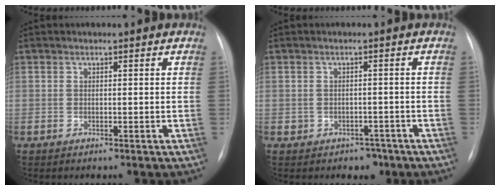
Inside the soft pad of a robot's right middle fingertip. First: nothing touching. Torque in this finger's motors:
{"motor_torque": [0.13, -0.12, 0.00, 0.00]}